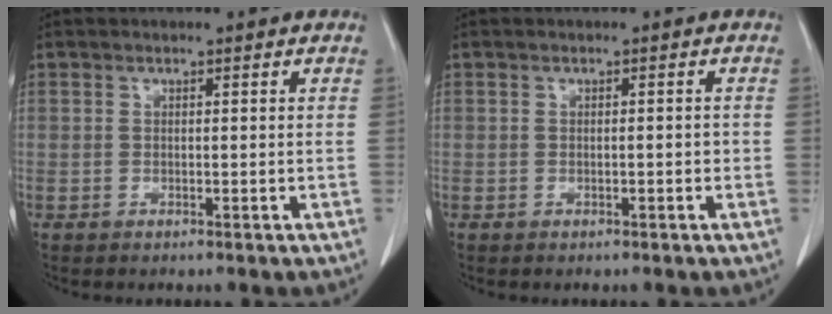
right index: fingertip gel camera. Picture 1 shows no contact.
{"total": 1.0, "force": [-0.2, 0.3, 0.9], "torque": [-0.012, 0.001, -0.004]}